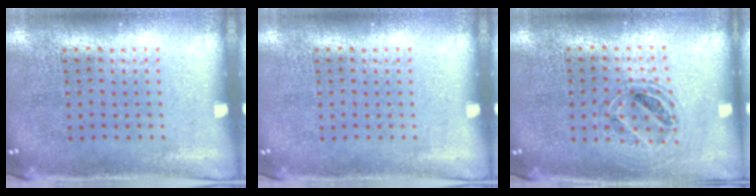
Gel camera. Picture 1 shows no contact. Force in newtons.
{"total": 0.0}
{"total": 0.8, "press": 0.7, "slide": 0.2}